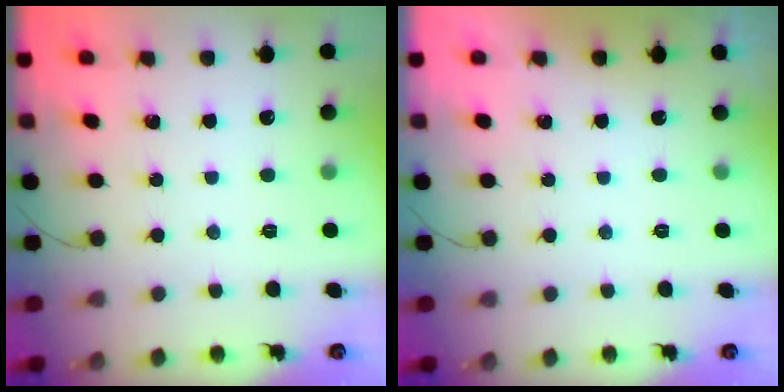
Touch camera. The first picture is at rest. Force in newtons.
{"total": 0.0}